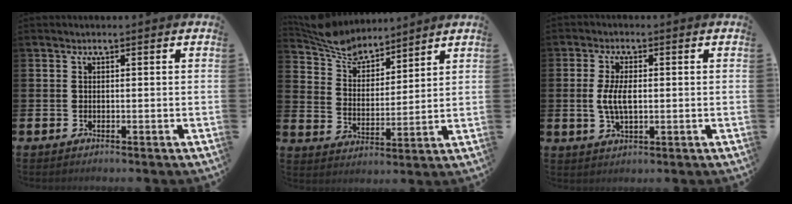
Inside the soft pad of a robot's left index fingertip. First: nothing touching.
{"total": 6.8, "force": [6.4, 2.0, 1.1], "torque": [-0.054, -0.035, 0.115]}
{"total": 4.6, "force": [0.2, 2.1, 4.1], "torque": [-0.080, 0.002, -0.001]}